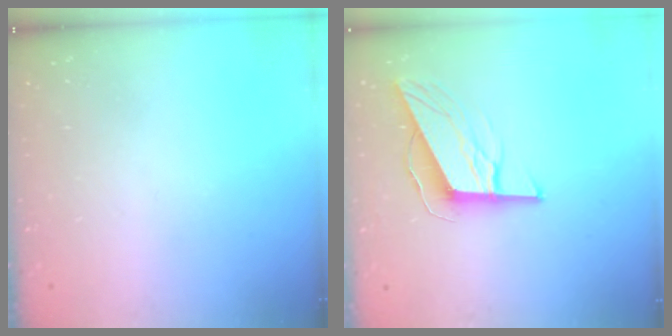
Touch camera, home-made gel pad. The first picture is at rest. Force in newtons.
{"total": 9.7, "press": 9.5, "slide": 1.9}